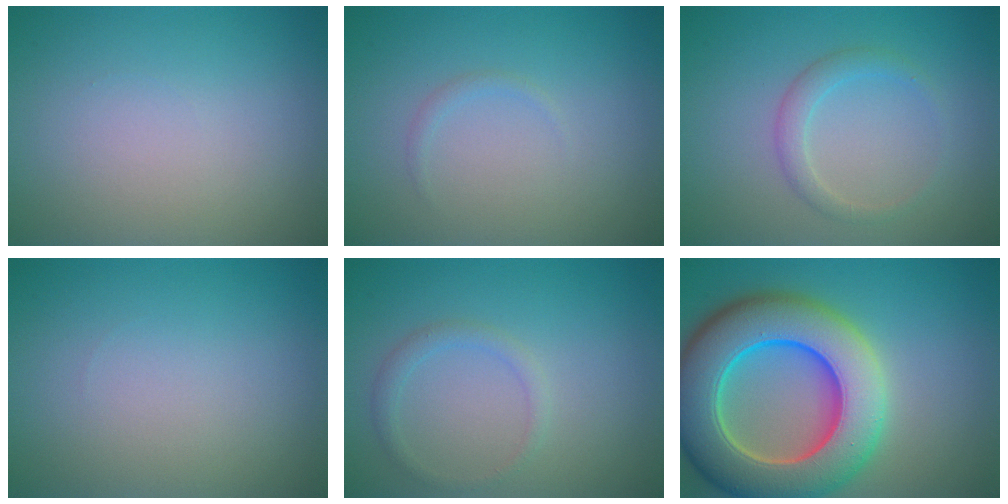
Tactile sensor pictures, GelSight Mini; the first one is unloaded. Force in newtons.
{"total": 0.6, "press": 0.6, "slide": 0.0}
{"total": 1.8, "press": 1.8, "slide": 0.0}
{"total": 0.0}
{"total": 1.4, "press": 1.4, "slide": 0.0}
{"total": 12.8, "press": 12.8, "slide": 0.6}